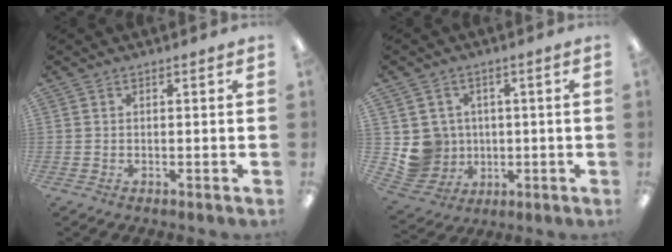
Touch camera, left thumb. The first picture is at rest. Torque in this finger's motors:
{"motor_torque": [-0.57, 0.63, 0.05, -0.06, 0.03]}